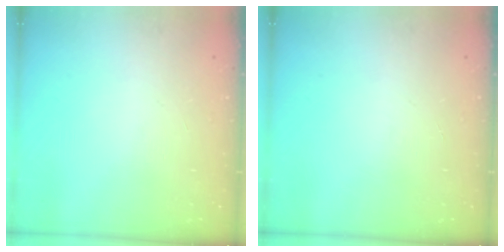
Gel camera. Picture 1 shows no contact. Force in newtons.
{"total": 0.0}